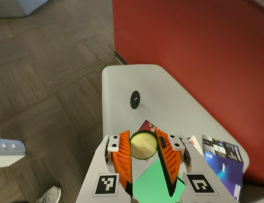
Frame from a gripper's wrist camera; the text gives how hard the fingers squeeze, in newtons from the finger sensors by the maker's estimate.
{"total": 11.7, "left": 13.6, "right": 9.9}